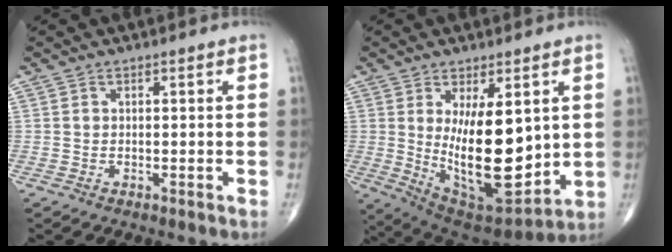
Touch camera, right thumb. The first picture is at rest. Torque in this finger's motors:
{"motor_torque": [0.59, 3.31, 1.55, 1.18, 0.24]}